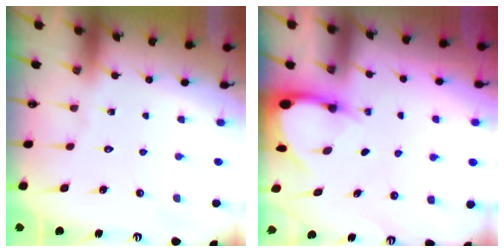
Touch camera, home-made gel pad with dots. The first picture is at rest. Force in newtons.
{"total": 3.8, "press": 3.7, "slide": 0.5}